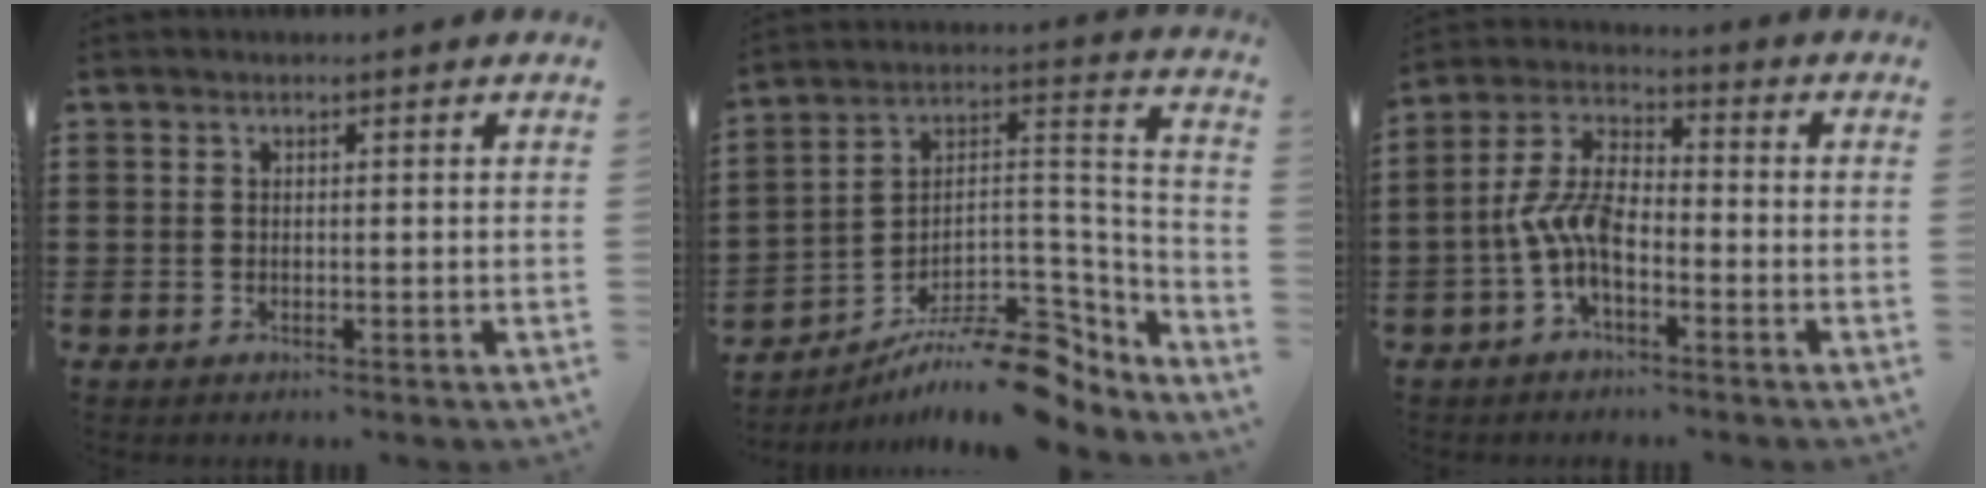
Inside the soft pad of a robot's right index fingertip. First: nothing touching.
{"total": 11.8, "force": [-8.7, 4.3, 6.8], "torque": [-0.096, 0.029, -0.155]}
{"total": 7.9, "force": [-2.8, 3.3, 6.6], "torque": [-0.161, -0.008, -0.058]}